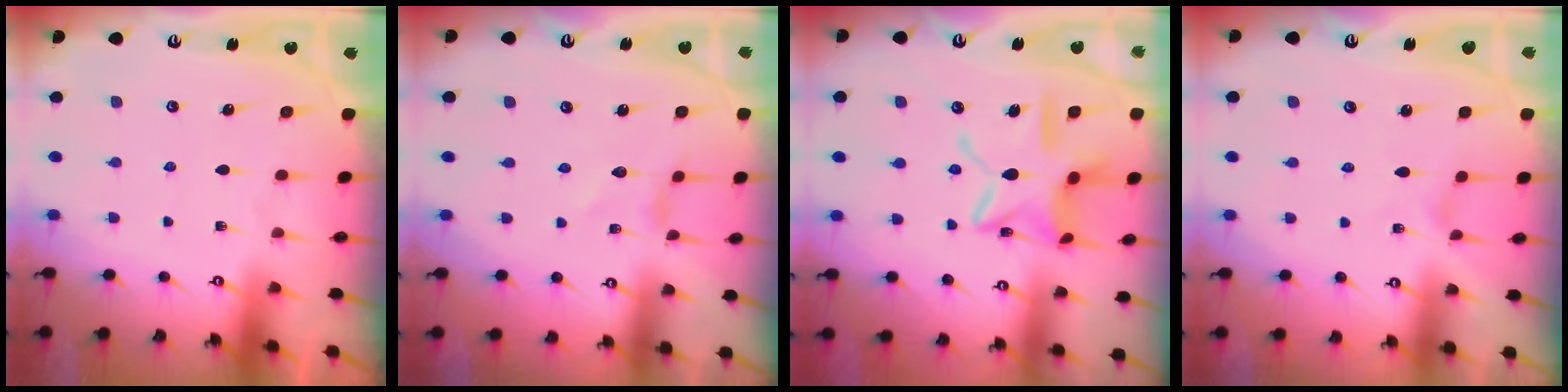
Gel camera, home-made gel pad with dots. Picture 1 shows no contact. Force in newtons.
{"total": 0.5, "press": 0.5, "slide": 0.1}
{"total": 14.4, "press": 14.4, "slide": 1.2}
{"total": 0.0}